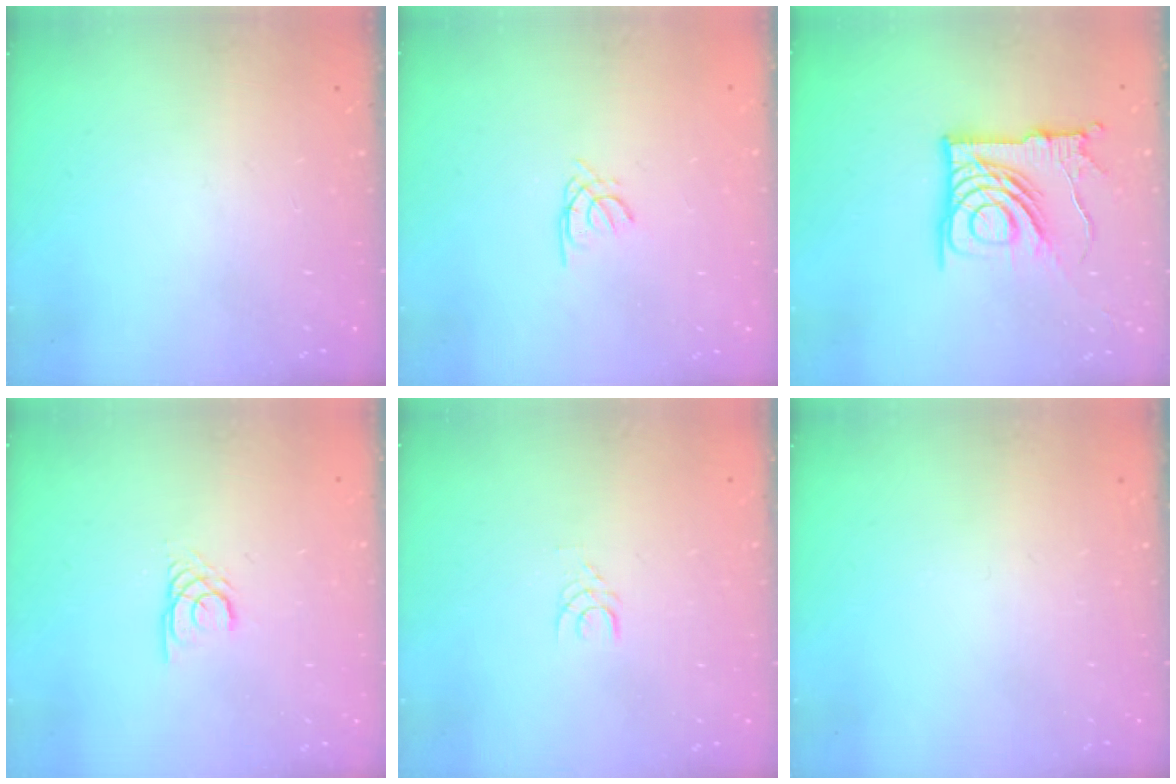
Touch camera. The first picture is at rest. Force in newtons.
{"total": 1.7, "press": 1.6, "slide": 0.4}
{"total": 16.6, "press": 16.5, "slide": 1.8}
{"total": 2.0, "press": 2.0, "slide": 0.1}
{"total": 3.2, "press": 3.2, "slide": 0.4}
{"total": 0.0}